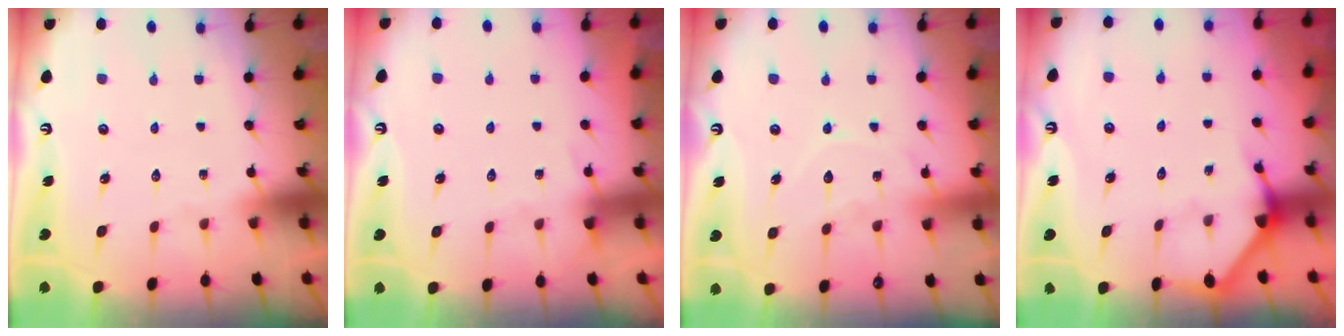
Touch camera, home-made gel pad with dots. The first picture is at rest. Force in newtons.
{"total": 3.8, "press": 3.7, "slide": 0.6}
{"total": 9.2, "press": 9.1, "slide": 0.8}
{"total": 3.2, "press": 3.2, "slide": 0.2}